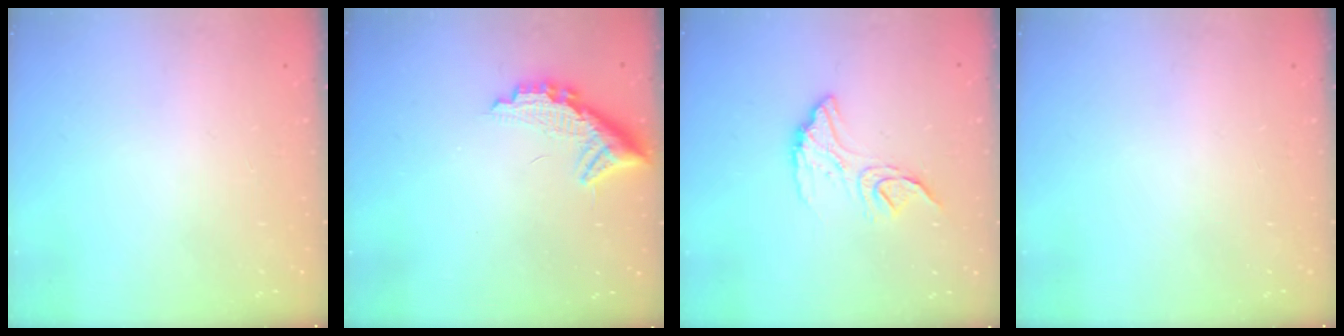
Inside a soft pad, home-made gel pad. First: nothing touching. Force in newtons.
{"total": 12.5, "press": 12.5, "slide": 1.1}
{"total": 12.1, "press": 12.1, "slide": 0.7}
{"total": 0.0}